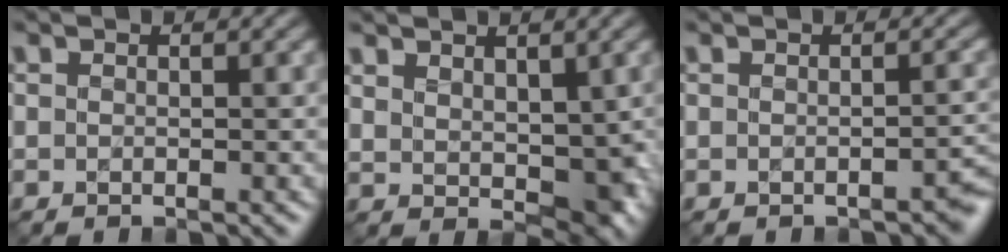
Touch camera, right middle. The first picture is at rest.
{"total": 4.9, "force": [1.2, 2.9, 3.8], "torque": [-0.071, -0.009, 0.033]}
{"total": 2.0, "force": [-1.3, 1.0, 1.1], "torque": [-0.003, -0.003, -0.015]}